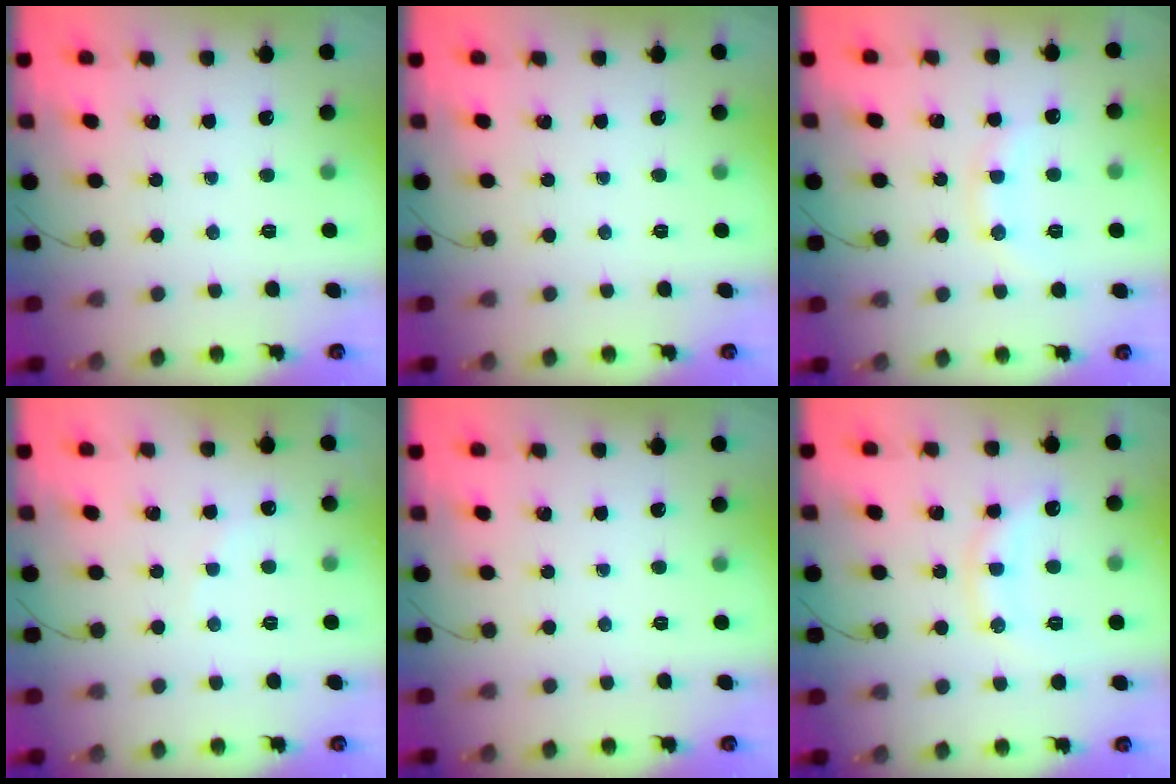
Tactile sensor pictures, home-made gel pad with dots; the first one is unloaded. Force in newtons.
{"total": 0.0}
{"total": 7.5, "press": 7.4, "slide": 0.9}
{"total": 5.3, "press": 5.2, "slide": 0.9}
{"total": 0.0}
{"total": 11.4, "press": 11.4, "slide": 0.8}